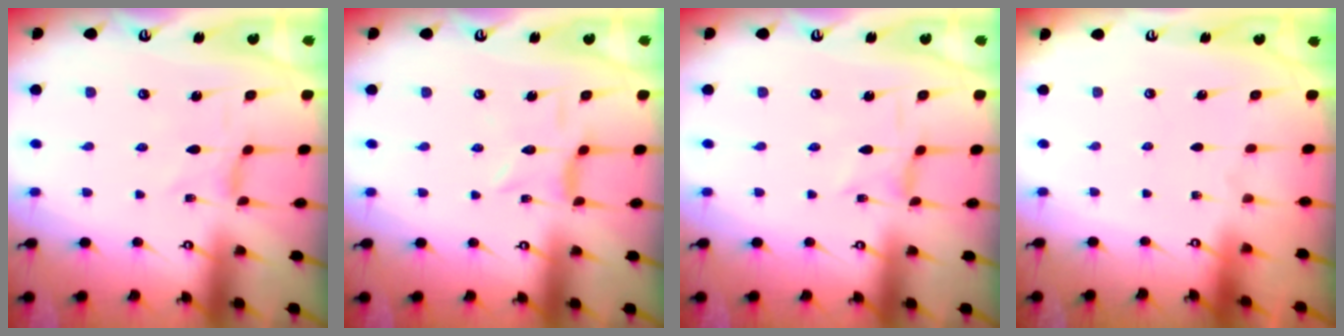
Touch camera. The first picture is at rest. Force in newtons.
{"total": 1.9, "press": 1.9, "slide": 0.2}
{"total": 0.0}
{"total": 0.0}